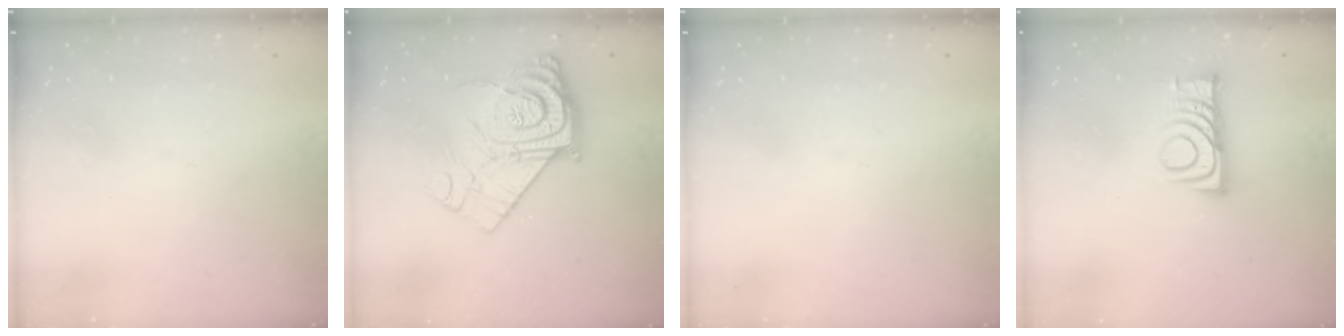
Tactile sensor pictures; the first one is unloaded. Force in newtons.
{"total": 14.9, "press": 14.8, "slide": 1.0}
{"total": 0.0}
{"total": 8.8, "press": 8.8, "slide": 0.1}